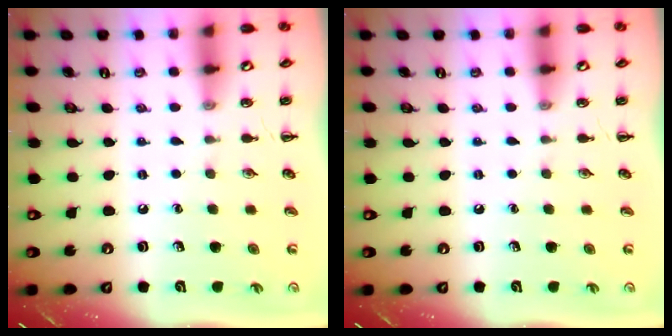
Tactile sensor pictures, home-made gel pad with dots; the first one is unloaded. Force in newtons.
{"total": 0.0}